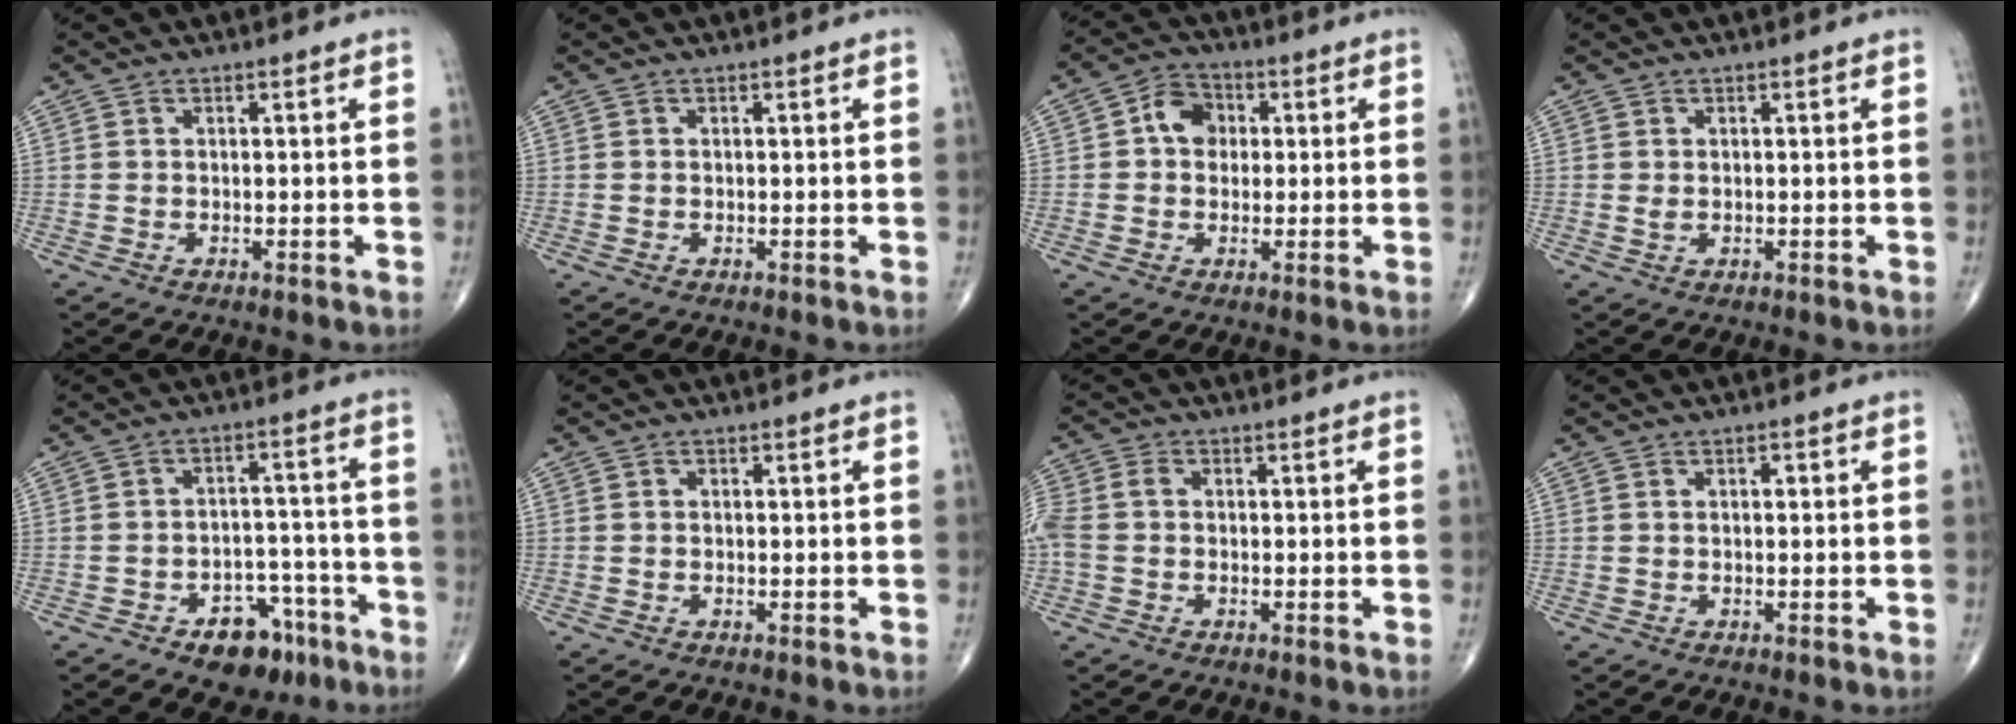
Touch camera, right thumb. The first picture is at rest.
{"total": 0.0}
{"total": 6.3, "force": [0.8, 5.2, 3.6], "torque": [-0.038, 0.014, 0.004]}
{"total": 1.0, "force": [0.1, 0.7, 0.7], "torque": [-0.011, -0.002, 0.004]}
{"total": 9.8, "force": [-5.8, 6.1, 4.9], "torque": [-0.033, 0.050, -0.079]}
{"total": 0.0}
{"total": 5.8, "force": [-0.2, 4.1, 4.1], "torque": [-0.112, 0.017, -0.008]}
{"total": 0.7, "force": [0.1, 0.5, 0.6], "torque": [-0.004, 0.003, 0.000]}